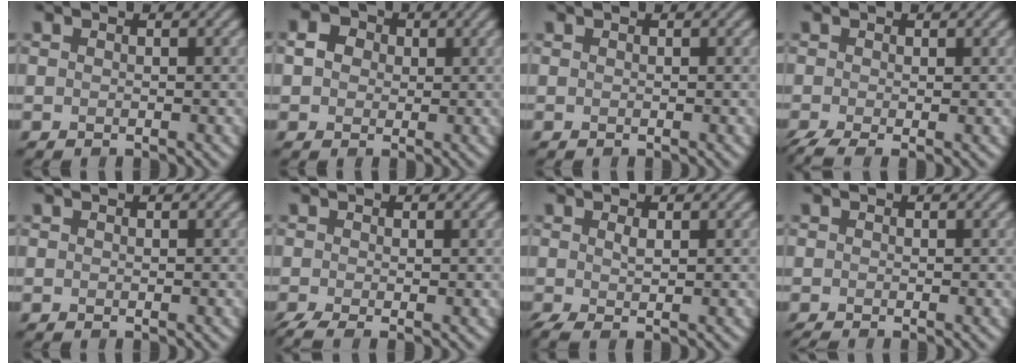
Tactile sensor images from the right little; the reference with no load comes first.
{"total": 2.9, "force": [0.6, 2.4, 1.5], "torque": [-0.024, 0.008, 0.000]}
{"total": 0.0}
{"total": 2.9, "force": [-1.2, 0.9, 2.5], "torque": [-0.053, -0.014, -0.026]}
{"total": 0.0}
{"total": 2.2, "force": [-1.1, 0.7, 1.8], "torque": [-0.039, -0.012, -0.025]}
{"total": 1.7, "force": [0.2, 0.3, 1.6], "torque": [-0.035, 0.001, 0.002]}
{"total": 0.6, "force": [-0.6, 0.0, 0.2], "torque": [-0.004, -0.006, -0.013]}